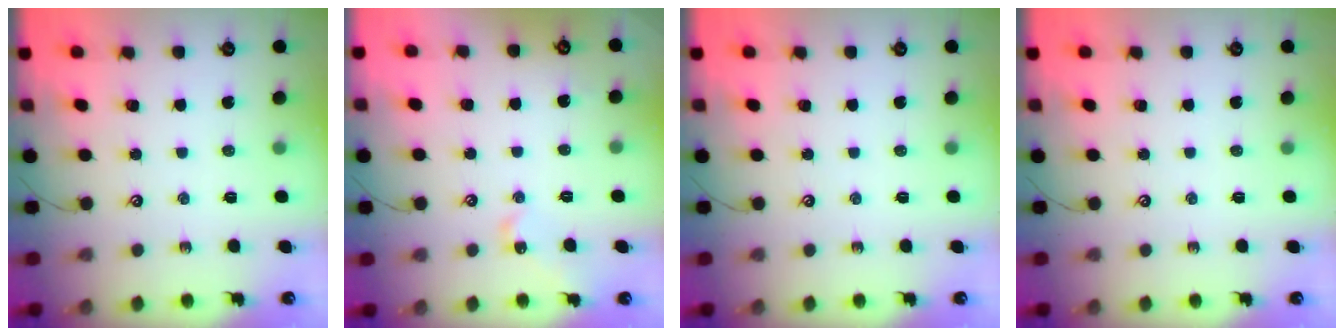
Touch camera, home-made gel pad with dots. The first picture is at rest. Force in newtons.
{"total": 3.5, "press": 3.4, "slide": 0.9}
{"total": 0.0}
{"total": 0.0}